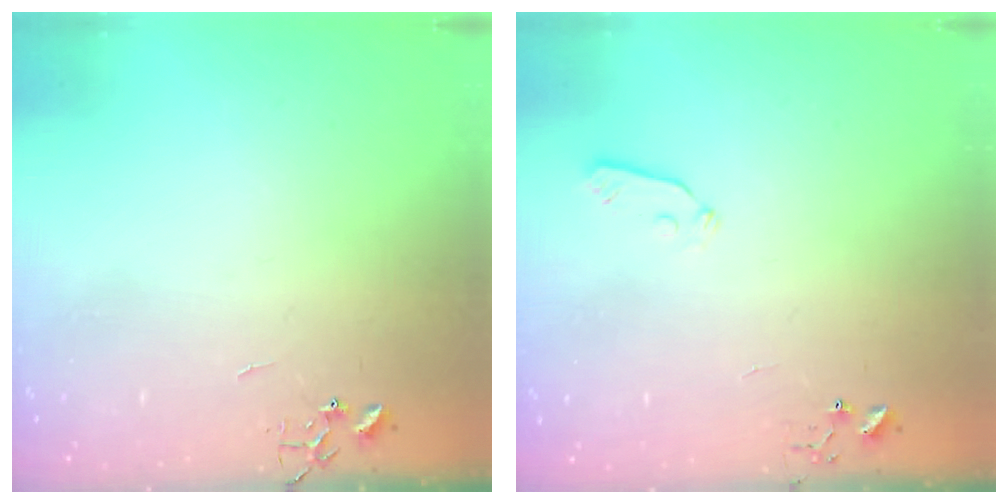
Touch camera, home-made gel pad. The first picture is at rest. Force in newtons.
{"total": 3.7, "press": 3.7, "slide": 0.4}